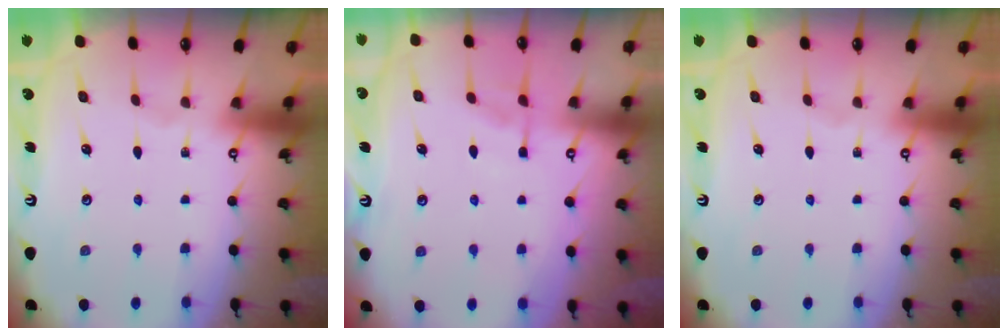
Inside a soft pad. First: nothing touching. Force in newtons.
{"total": 4.0, "press": 3.9, "slide": 0.5}
{"total": 0.0}